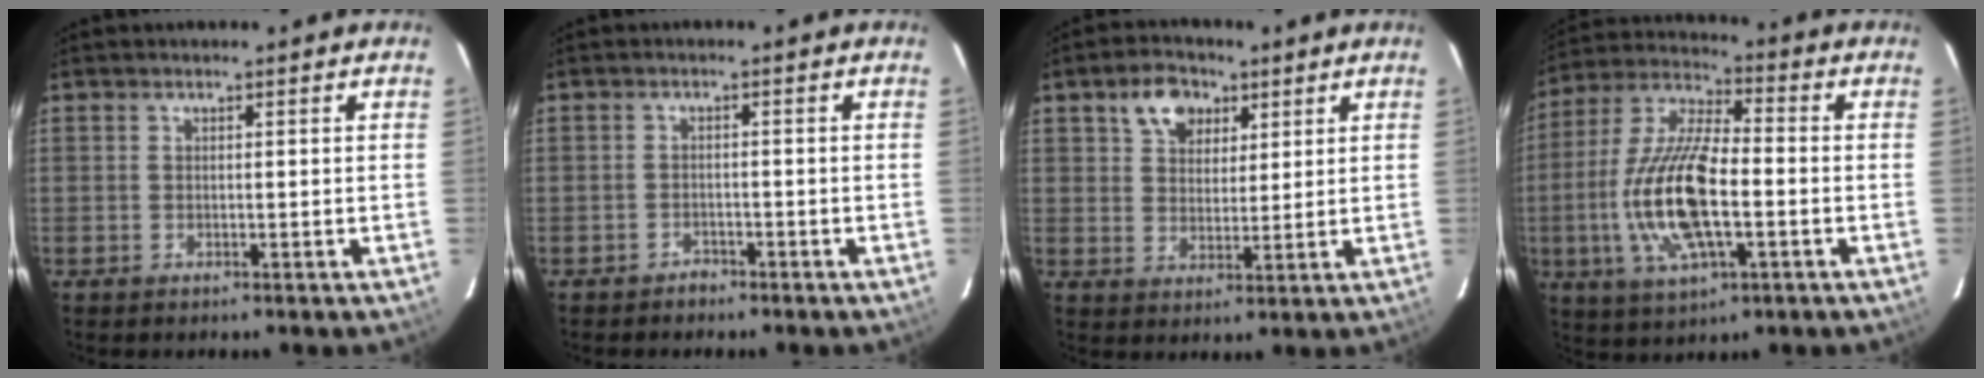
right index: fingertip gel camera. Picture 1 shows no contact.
{"total": 1.8, "force": [-1.6, 0.9, 0.0], "torque": [-0.004, 0.005, -0.026]}
{"total": 7.5, "force": [3.8, 5.2, 3.8], "torque": [-0.063, 0.020, 0.069]}
{"total": 17.1, "force": [-3.3, 6.3, 15.5], "torque": [-0.324, -0.003, -0.065]}